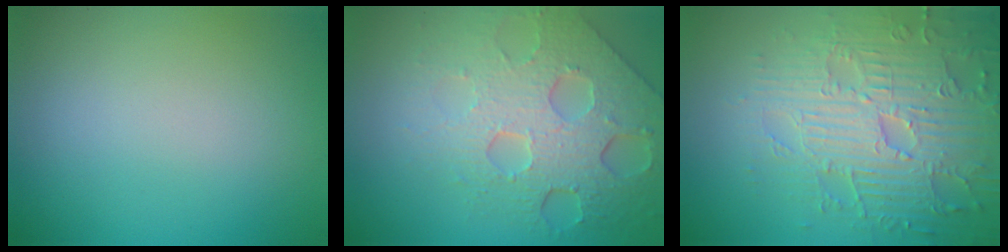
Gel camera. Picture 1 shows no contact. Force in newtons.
{"total": 8.2, "press": 5.6, "slide": 6.0}
{"total": 7.1, "press": 5.6, "slide": 4.4}